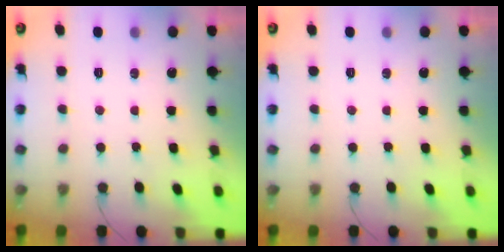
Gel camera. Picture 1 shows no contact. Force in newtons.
{"total": 0.0}